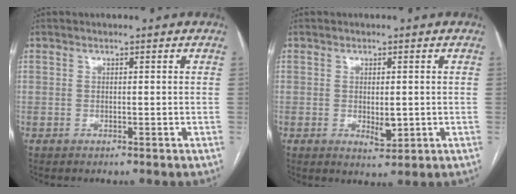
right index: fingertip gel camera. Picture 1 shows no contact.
{"total": 3.1, "force": [-0.3, 1.3, 2.7], "torque": [-0.045, -0.006, 0.001]}